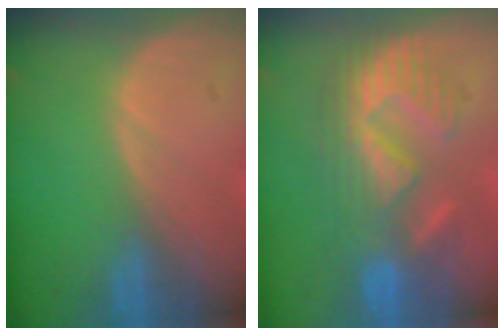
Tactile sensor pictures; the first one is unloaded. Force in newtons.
{"total": 8.8, "press": 8.7, "slide": 1.4}